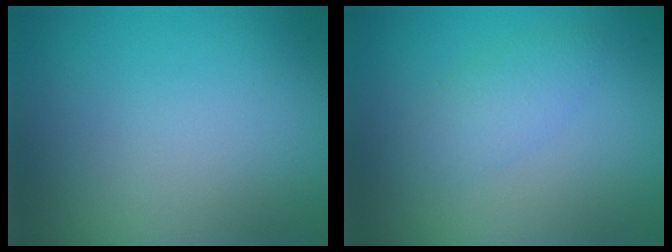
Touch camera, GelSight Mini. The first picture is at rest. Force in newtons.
{"total": 2.0, "press": 2.0, "slide": 0.0}